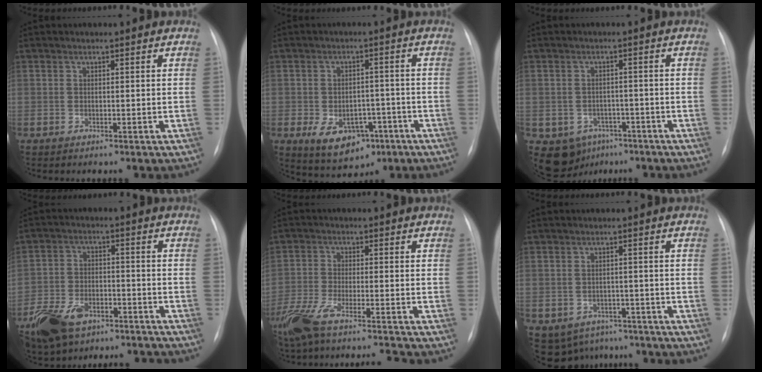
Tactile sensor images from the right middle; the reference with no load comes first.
{"total": 8.4, "force": [-3.8, 5.5, 5.0], "torque": [-0.081, 0.005, -0.046]}
{"total": 7.3, "force": [-4.0, 5.8, 1.9], "torque": [-0.038, 0.012, -0.047]}
{"total": 14.5, "force": [-10.5, 7.3, 7.0], "torque": [-0.160, 0.006, -0.172]}
{"total": 11.4, "force": [-9.9, -0.1, 5.8], "torque": [-0.112, -0.015, -0.170]}
{"total": 8.0, "force": [-5.5, 5.7, 1.6], "torque": [-0.033, 0.009, -0.065]}